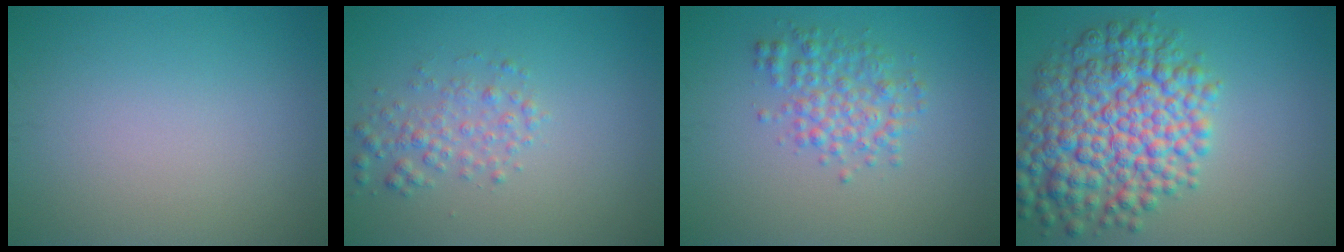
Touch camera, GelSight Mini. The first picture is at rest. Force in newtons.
{"total": 2.2, "press": 2.2, "slide": 0.0}
{"total": 3.3, "press": 3.3, "slide": 0.1}
{"total": 9.7, "press": 9.7, "slide": 0.2}